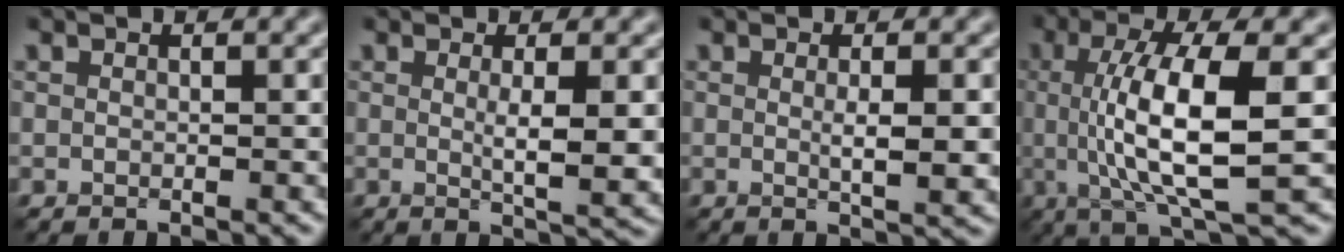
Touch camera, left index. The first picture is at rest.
{"total": 3.8, "force": [0.2, 0.4, 3.7], "torque": [-0.060, -0.003, 0.007]}
{"total": 2.8, "force": [0.0, 0.4, 2.8], "torque": [-0.049, -0.001, 0.003]}
{"total": 9.2, "force": [0.3, 2.5, 8.9], "torque": [-0.157, 0.000, 0.009]}